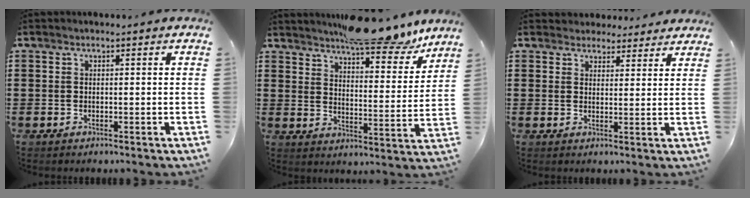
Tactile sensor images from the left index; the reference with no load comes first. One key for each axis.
{"total": 10.8, "fx": 9.8, "fy": 1.7, "fz": 4.2, "tx": -0.074, "ty": -0.051, "tz": 0.176}
{"total": 3.4, "fx": 3.1, "fy": 1.2, "fz": 0.1, "tx": -0.014, "ty": -0.002, "tz": 0.060}